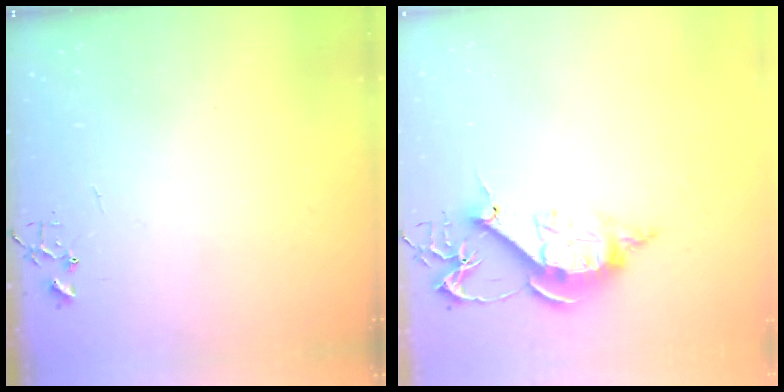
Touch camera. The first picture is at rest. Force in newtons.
{"total": 12.5, "press": 12.5, "slide": 0.2}